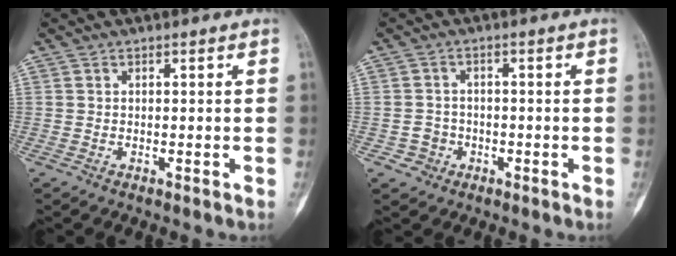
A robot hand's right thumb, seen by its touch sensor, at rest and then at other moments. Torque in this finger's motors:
{"motor_torque": [0.50, -0.17, 0.28, -0.01, 0.04]}